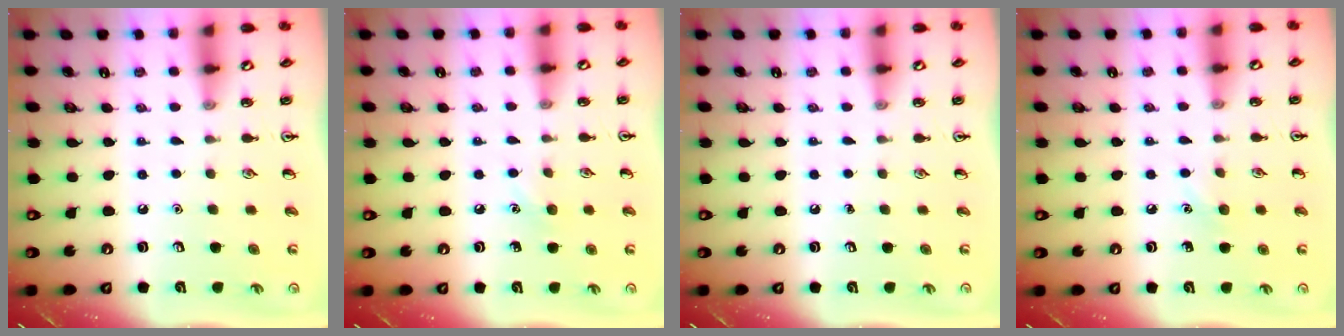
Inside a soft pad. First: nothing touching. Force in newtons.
{"total": 5.0, "press": 4.7, "slide": 1.5}
{"total": 0.0}
{"total": 5.0, "press": 4.7, "slide": 1.5}